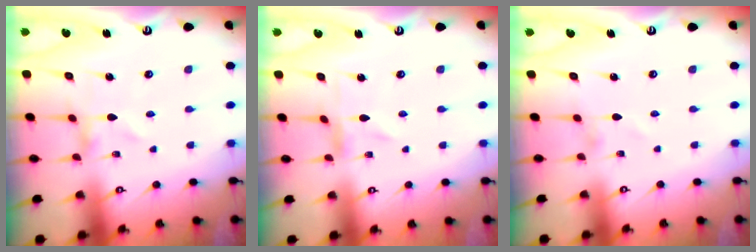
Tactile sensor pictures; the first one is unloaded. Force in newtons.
{"total": 0.0}
{"total": 0.5, "press": 0.5, "slide": 0.1}